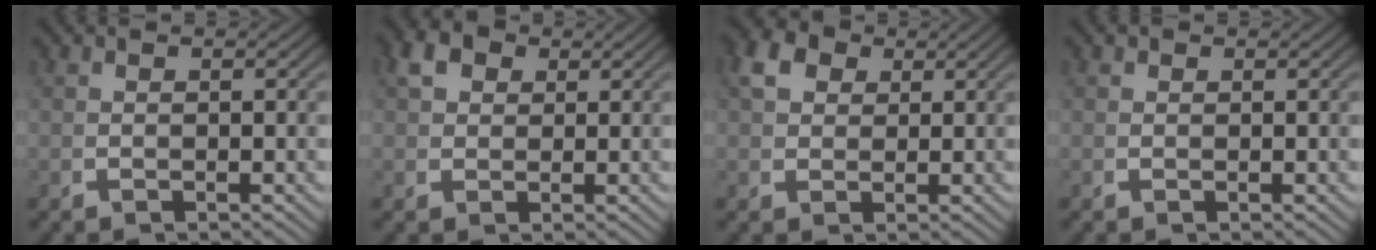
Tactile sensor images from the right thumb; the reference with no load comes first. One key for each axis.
{"total": 3.6, "fx": 1.9, "fy": 2.5, "fz": 1.7, "tx": -0.039, "ty": -0.004, "tz": 0.035}
{"total": 4.5, "fx": 2.3, "fy": 3.1, "fz": 2.2, "tx": -0.048, "ty": -0.003, "tz": 0.043}
{"total": 0.8, "fx": 0.5, "fy": 0.6, "fz": 0.1, "tx": 0.000, "ty": 0.000, "tz": 0.010}